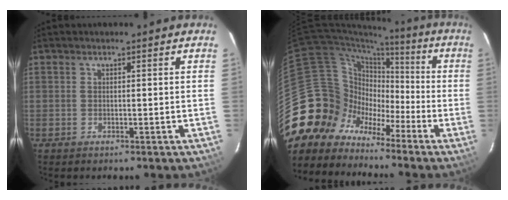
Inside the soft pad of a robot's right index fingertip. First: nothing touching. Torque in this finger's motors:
{"motor_torque": [0.28, -0.54, -0.66, -0.21]}